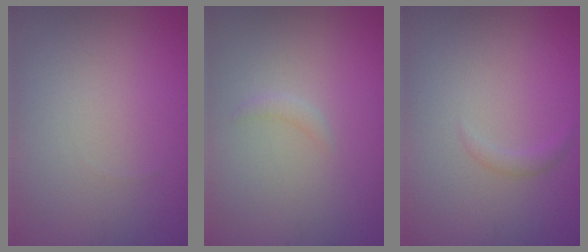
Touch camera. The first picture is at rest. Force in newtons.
{"total": 0.8, "press": 0.7, "slide": 0.2}
{"total": 0.9, "press": 0.9, "slide": 0.0}